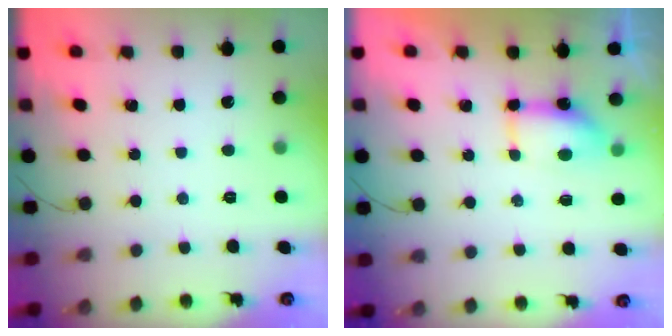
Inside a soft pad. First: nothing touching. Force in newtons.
{"total": 6.6, "press": 6.6, "slide": 0.2}